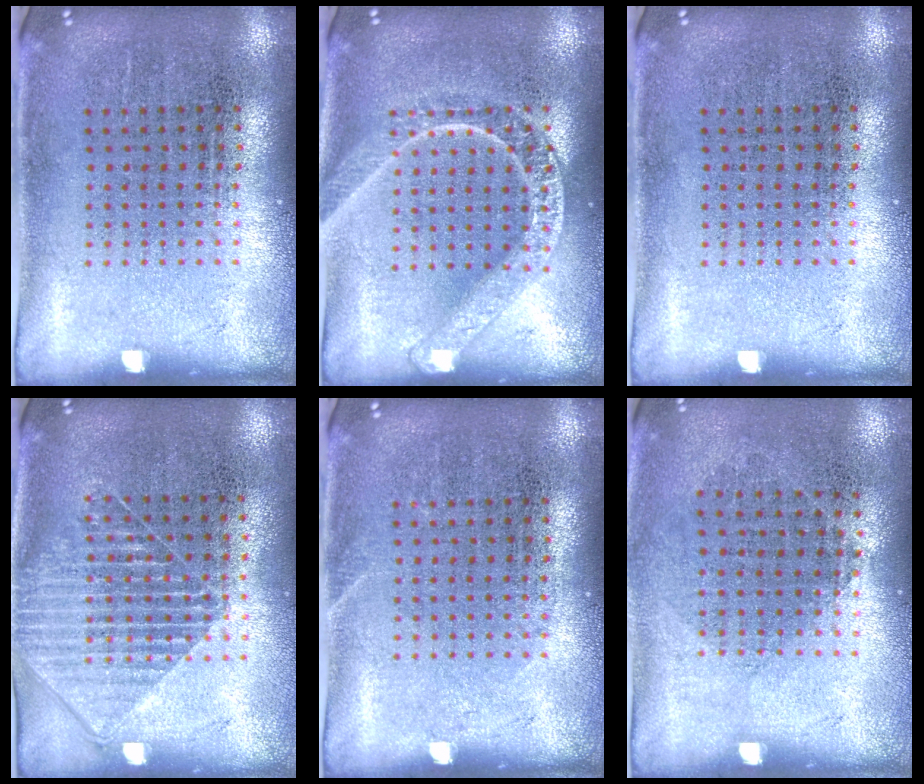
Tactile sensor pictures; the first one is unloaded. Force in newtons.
{"total": 3.0, "press": 2.9, "slide": 0.4}
{"total": 0.0}
{"total": 1.4, "press": 1.2, "slide": 0.8}
{"total": 0.5, "press": 0.5, "slide": 0.1}
{"total": 0.9, "press": 0.8, "slide": 0.4}